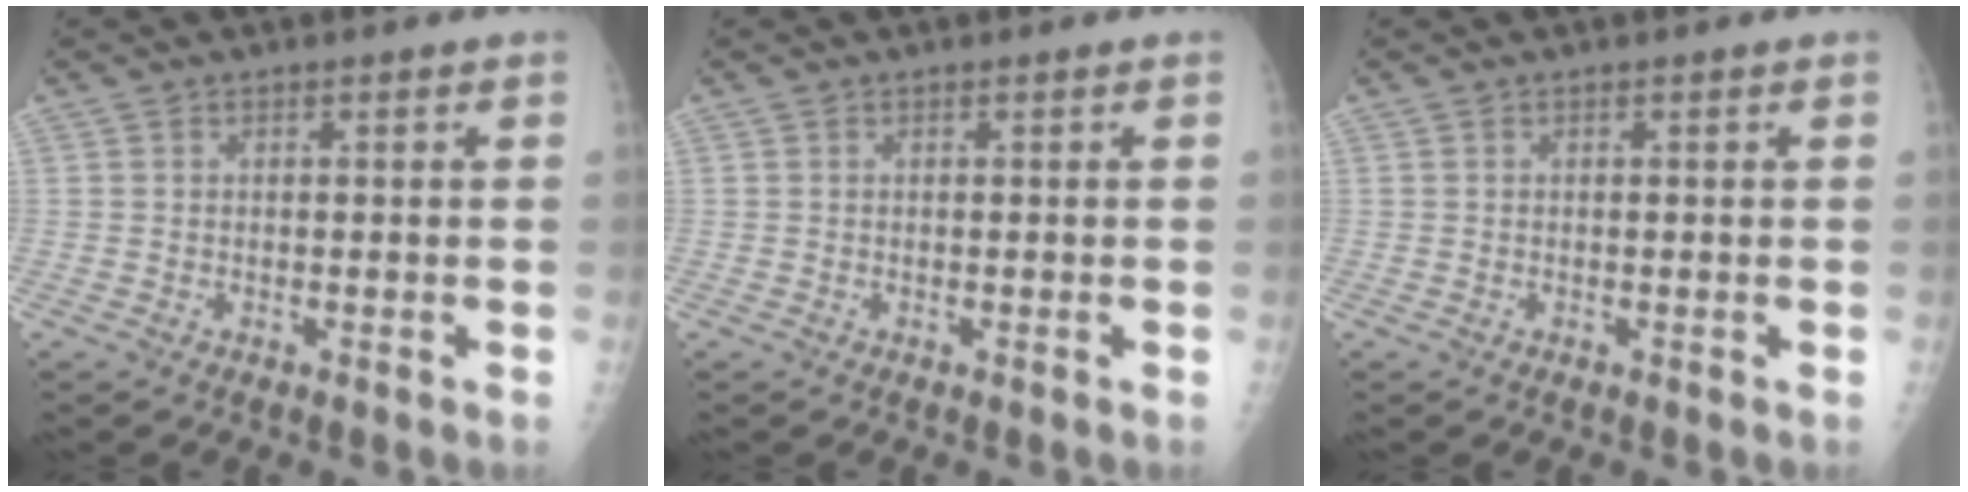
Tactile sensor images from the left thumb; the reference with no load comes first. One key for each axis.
{"total": 0.0}
{"total": 0.0}